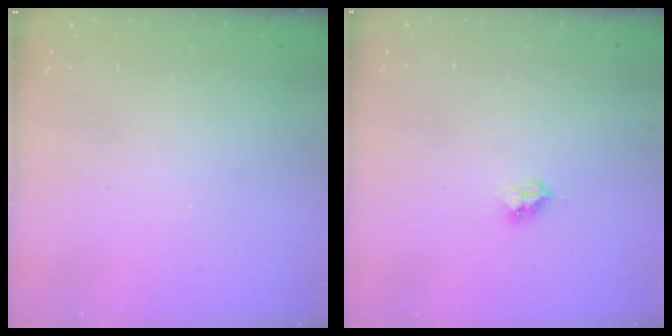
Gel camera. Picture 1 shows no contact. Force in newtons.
{"total": 2.8, "press": 2.8, "slide": 0.4}